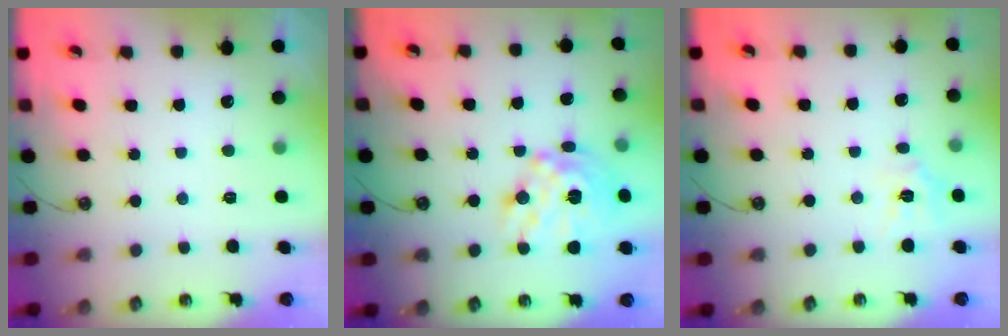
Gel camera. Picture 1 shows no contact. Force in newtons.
{"total": 17.4, "press": 17.3, "slide": 1.4}
{"total": 7.3, "press": 7.3, "slide": 0.7}